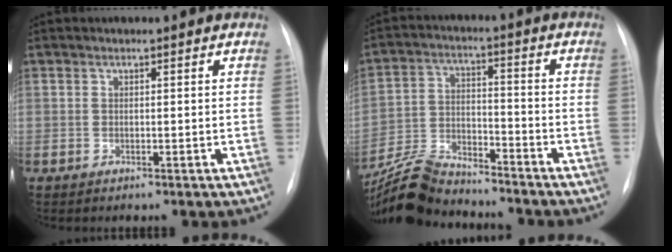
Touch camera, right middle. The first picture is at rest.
{"total": 11.1, "force": [-10.6, 1.8, 2.7], "torque": [-0.058, 0.004, -0.199]}